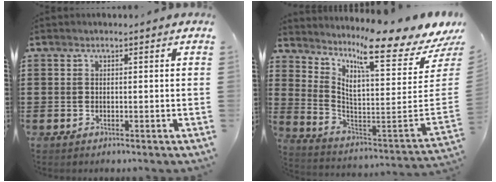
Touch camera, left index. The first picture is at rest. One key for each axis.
{"total": 9.9, "fx": 7.7, "fy": -0.4, "fz": 6.2, "tx": -0.122, "ty": -0.093, "tz": 0.114}